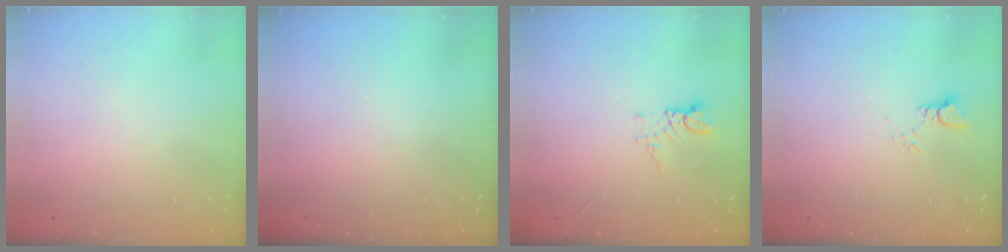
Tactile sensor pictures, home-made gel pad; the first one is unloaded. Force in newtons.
{"total": 0.0}
{"total": 2.8, "press": 2.8, "slide": 0.3}
{"total": 2.3, "press": 2.3, "slide": 0.1}